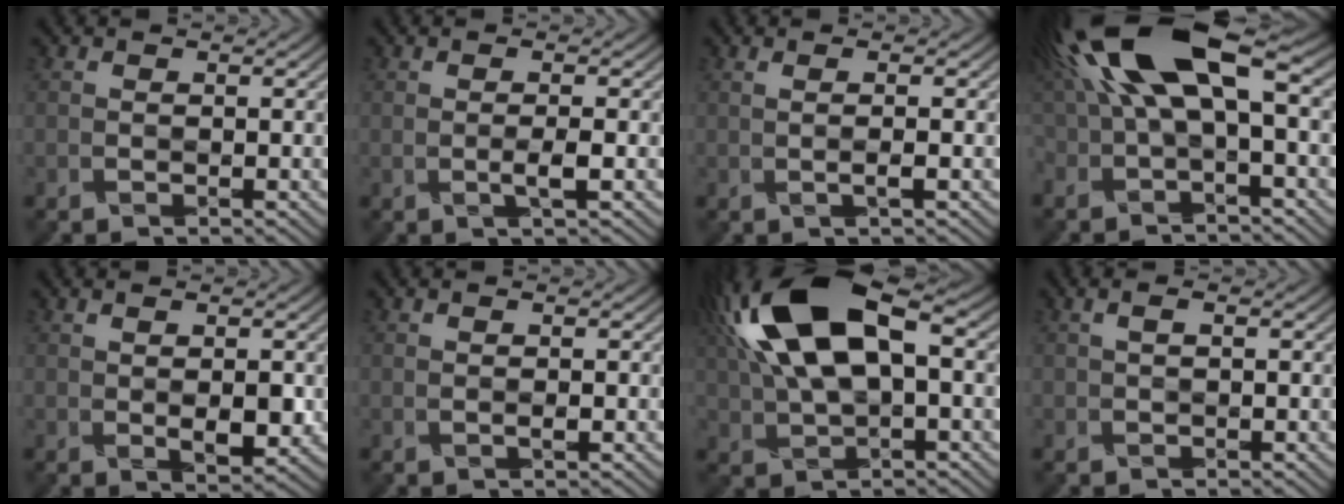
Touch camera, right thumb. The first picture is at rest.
{"total": 1.7, "force": [-0.2, 0.1, 1.6], "torque": [-0.032, 0.002, -0.007]}
{"total": 1.4, "force": [0.1, 0.1, 1.4], "torque": [-0.029, 0.002, -0.002]}
{"total": 13.6, "force": [3.0, 4.5, 12.5], "torque": [-0.268, 0.013, 0.061]}
{"total": 3.1, "force": [0.4, 0.9, 3.0], "torque": [-0.057, -0.004, 0.016]}
{"total": 0.7, "force": [0.1, 0.0, 0.7], "torque": [-0.016, 0.003, 0.000]}
{"total": 15.3, "force": [4.3, 7.0, 12.9], "torque": [-0.300, 0.022, 0.078]}
{"total": 0.9, "force": [0.3, 0.2, 0.8], "torque": [-0.014, 0.007, 0.007]}